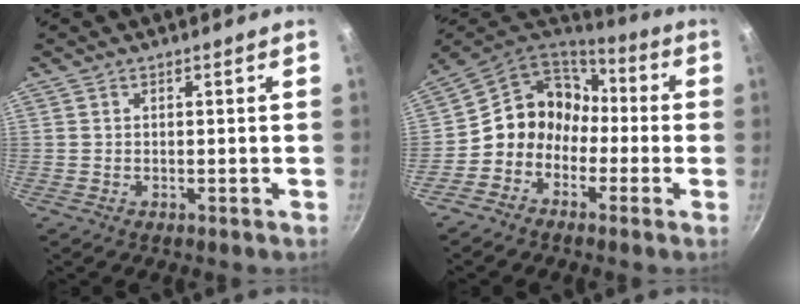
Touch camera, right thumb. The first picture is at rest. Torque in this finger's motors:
{"motor_torque": [-0.26, 0.50, 1.02, -0.62, 0.06]}